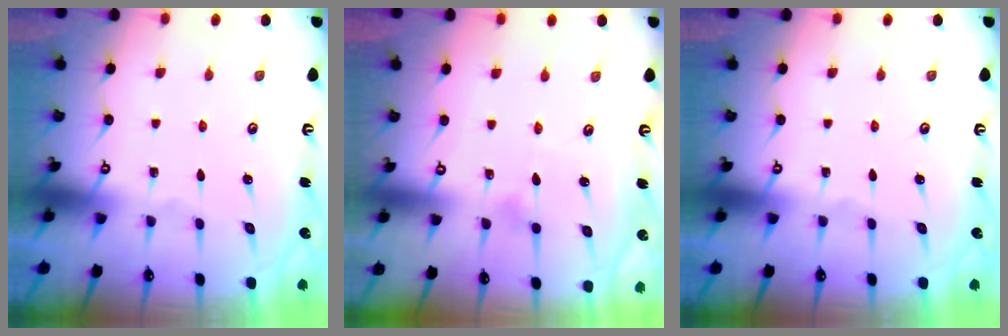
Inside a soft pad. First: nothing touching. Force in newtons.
{"total": 4.2, "press": 4.2, "slide": 0.3}
{"total": 0.0}